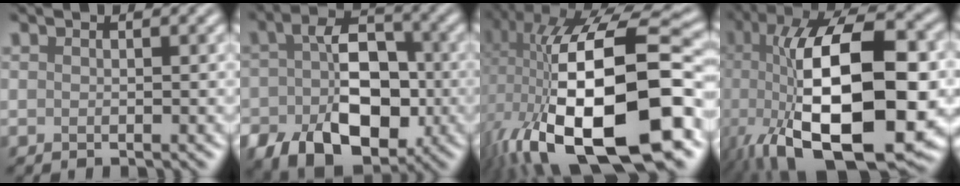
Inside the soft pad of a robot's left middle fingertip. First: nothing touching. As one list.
[{"total": 10.5, "force": [-3.1, 6.8, 7.4], "torque": [-0.131, -0.015, -0.045]}, {"total": 18.9, "force": [-3.0, 7.8, 17.0], "torque": [-0.297, 0.004, -0.047]}, {"total": 16.7, "force": [-2.4, 7.1, 14.9], "torque": [-0.248, -0.006, -0.040]}]